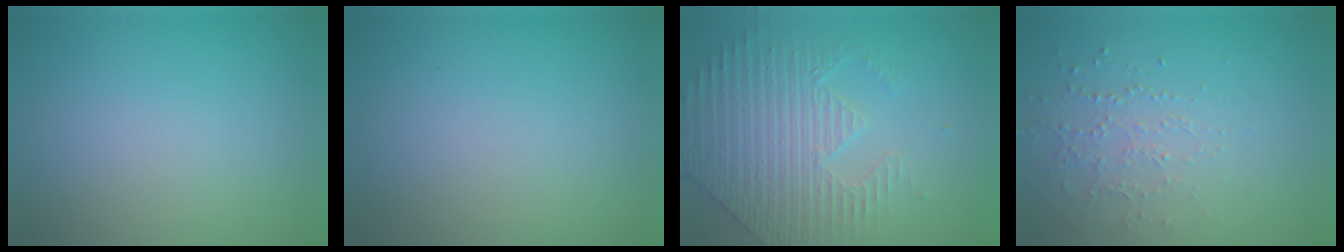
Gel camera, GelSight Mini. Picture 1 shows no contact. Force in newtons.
{"total": 0.0}
{"total": 4.4, "press": 3.8, "slide": 2.3}
{"total": 1.3, "press": 1.0, "slide": 0.8}